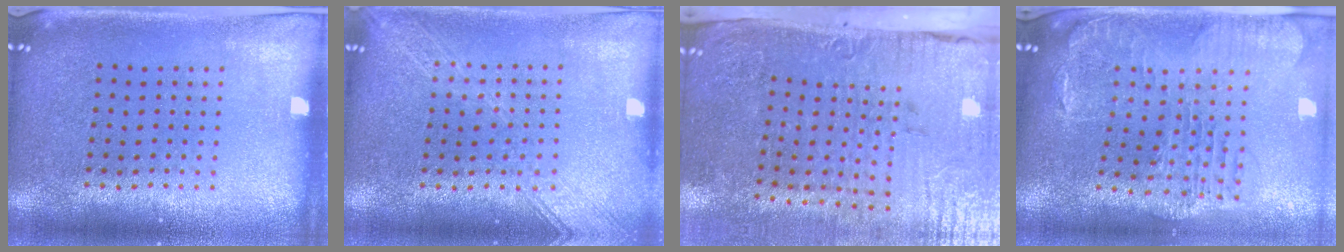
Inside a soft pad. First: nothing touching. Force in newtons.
{"total": 1.7, "press": 1.7, "slide": 0.2}
{"total": 5.0, "press": 4.1, "slide": 2.8}
{"total": 1.8, "press": 1.6, "slide": 0.7}